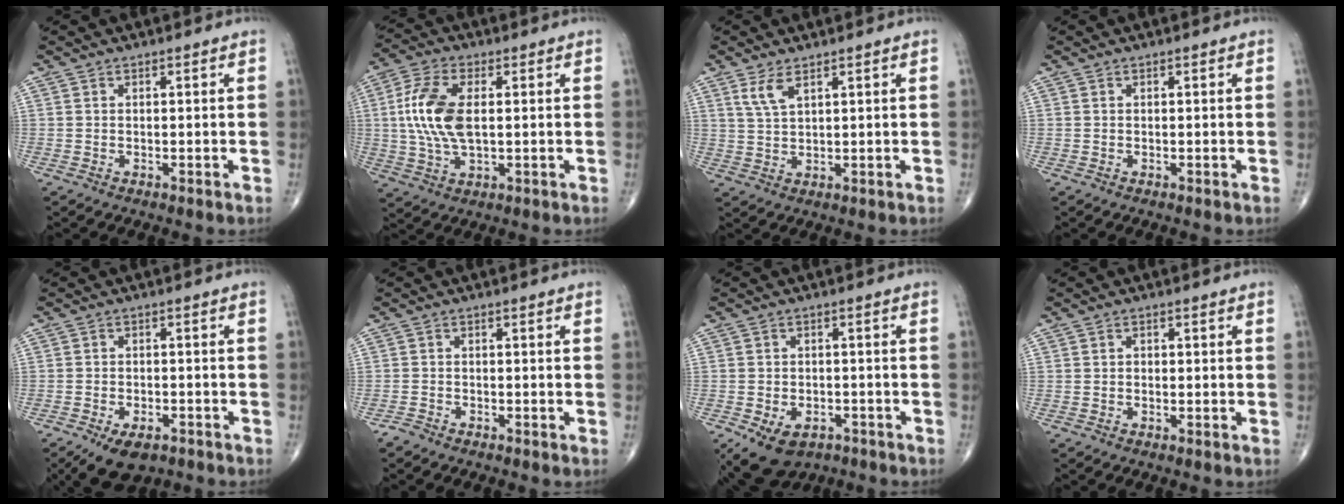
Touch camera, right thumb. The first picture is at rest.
{"total": 11.7, "force": [1.1, 5.8, 10.1], "torque": [-0.218, 0.004, 0.022]}
{"total": 3.8, "force": [2.3, 1.4, 2.8], "torque": [-0.056, -0.008, 0.053]}
{"total": 0.0}
{"total": 8.1, "force": [-5.2, 4.3, 4.5], "torque": [-0.062, 0.011, -0.079]}
{"total": 1.4, "force": [-1.3, 0.5, 0.2], "torque": [-0.009, -0.001, -0.028]}
{"total": 10.1, "force": [-5.5, 6.8, 5.0], "torque": [-0.082, 0.024, -0.073]}
{"total": 0.7, "force": [-0.1, 0.6, 0.4], "torque": [-0.001, 0.002, -0.003]}